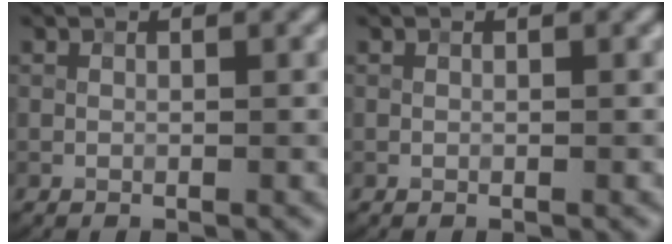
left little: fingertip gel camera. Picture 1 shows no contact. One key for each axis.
{"total": 0.0}